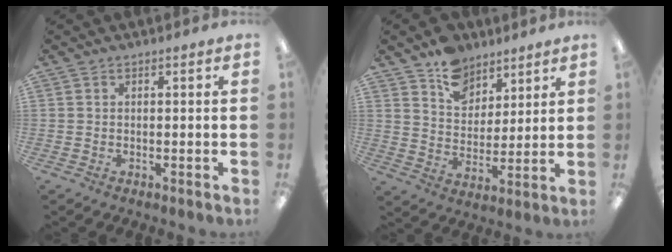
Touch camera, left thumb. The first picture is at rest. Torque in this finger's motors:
{"motor_torque": [1.33, 0.61, 1.14, -1.09, 0.04]}